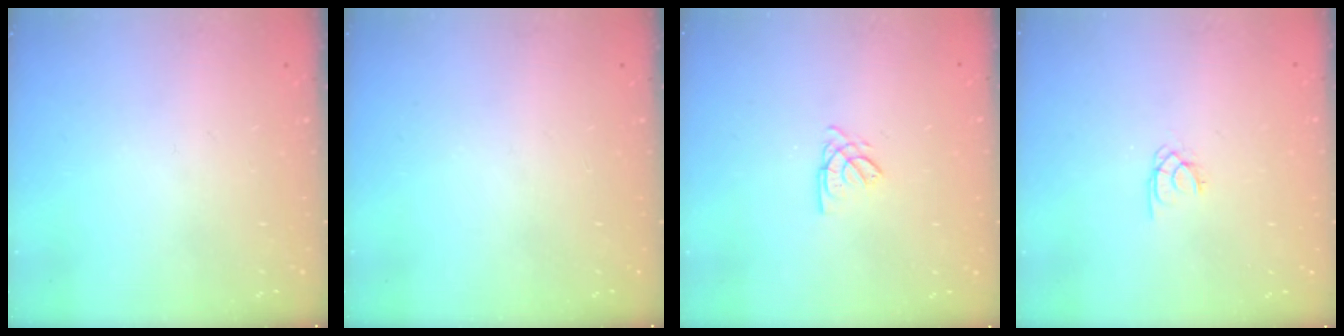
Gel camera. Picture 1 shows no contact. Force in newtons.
{"total": 0.0}
{"total": 2.6, "press": 2.6, "slide": 0.1}
{"total": 1.4, "press": 1.4, "slide": 0.3}